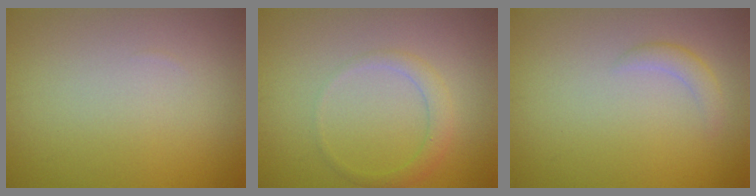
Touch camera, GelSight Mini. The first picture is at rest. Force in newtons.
{"total": 1.8, "press": 1.8, "slide": 0.1}
{"total": 1.4, "press": 1.4, "slide": 0.1}